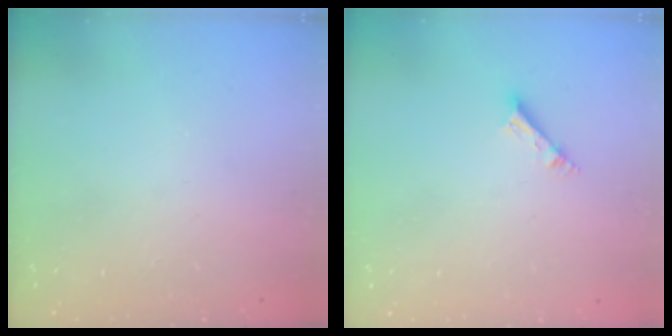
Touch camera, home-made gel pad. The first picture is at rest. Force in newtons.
{"total": 4.2, "press": 4.2, "slide": 0.2}